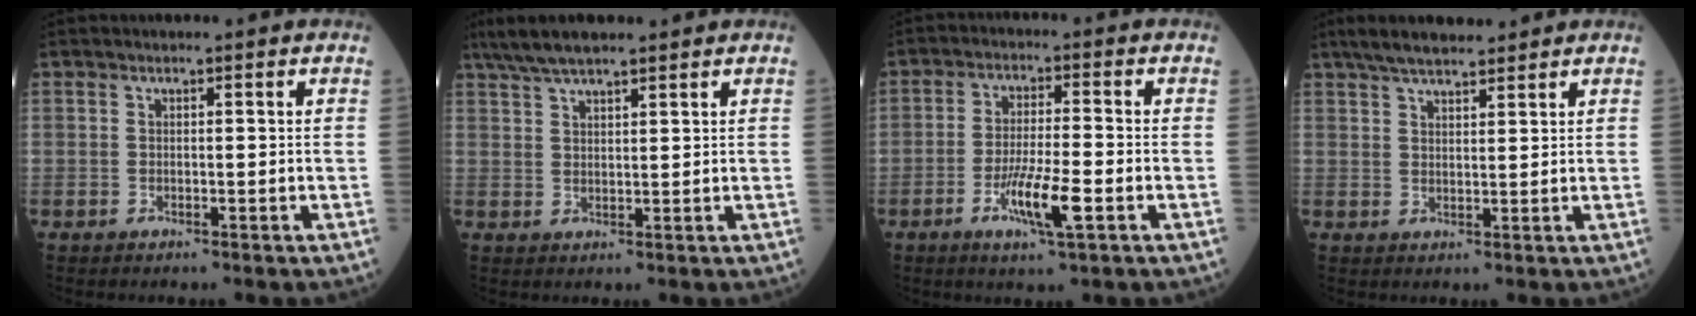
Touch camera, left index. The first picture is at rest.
{"total": 6.7, "force": [5.5, 1.0, 3.8], "torque": [-0.073, 0.029, 0.100]}
{"total": 7.4, "force": [-3.1, 0.6, 6.7], "torque": [-0.130, -0.010, -0.055]}
{"total": 6.8, "force": [5.7, 1.4, 3.3], "torque": [-0.060, 0.024, 0.099]}